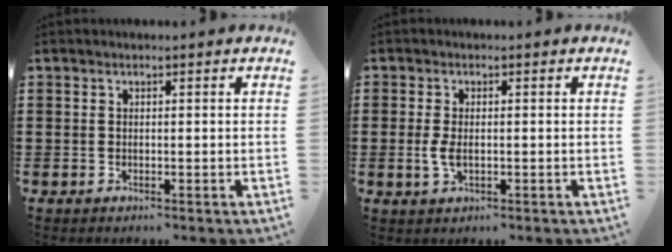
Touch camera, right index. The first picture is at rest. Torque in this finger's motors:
{"motor_torque": [0.56, -0.25, 0.11, 0.07]}